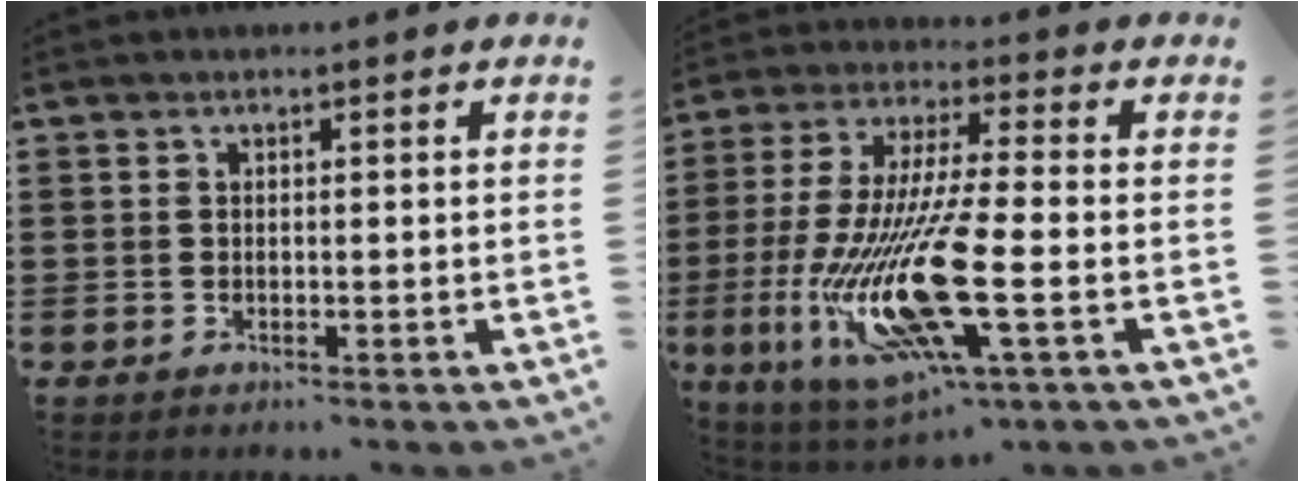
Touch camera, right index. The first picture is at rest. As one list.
[{"total": 18.2, "force": [-5.7, 4.2, 16.8], "torque": [-0.349, -0.018, -0.098]}]